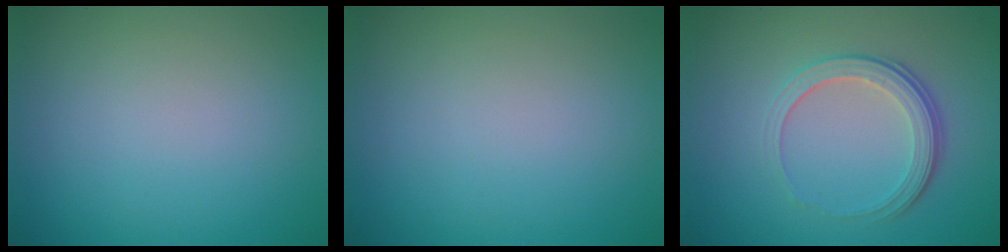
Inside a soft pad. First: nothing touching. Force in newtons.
{"total": 0.0}
{"total": 3.8, "press": 2.7, "slide": 2.6}